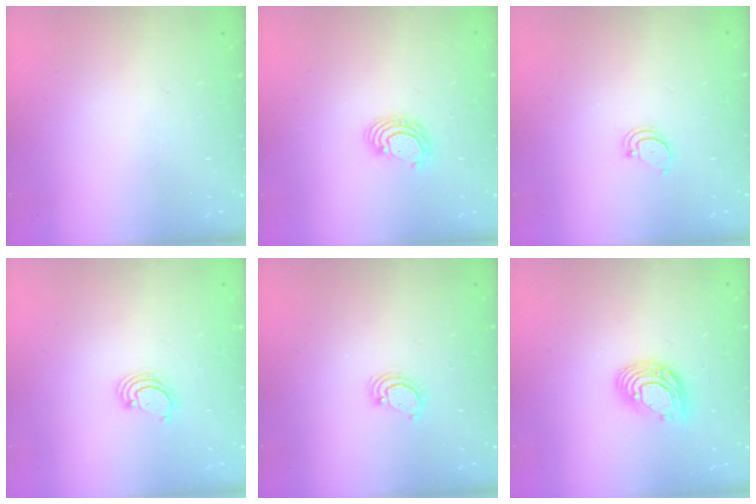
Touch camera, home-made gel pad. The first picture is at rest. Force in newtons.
{"total": 5.3, "press": 5.3, "slide": 0.2}
{"total": 1.9, "press": 1.9, "slide": 0.2}
{"total": 2.3, "press": 2.3, "slide": 0.1}
{"total": 2.6, "press": 2.6, "slide": 0.3}
{"total": 12.1, "press": 12.0, "slide": 1.2}